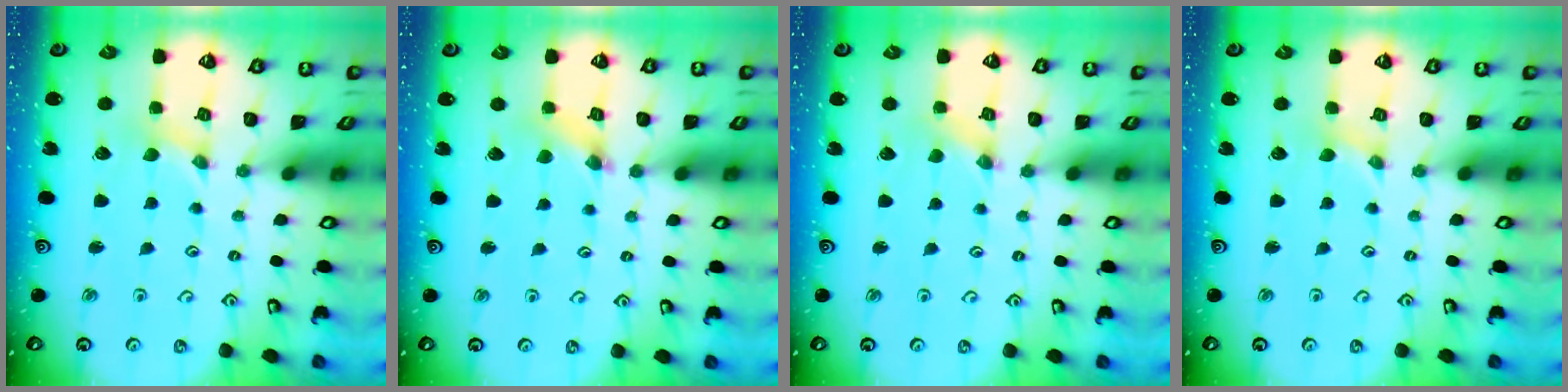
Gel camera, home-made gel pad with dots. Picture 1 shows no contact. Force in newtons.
{"total": 2.7, "press": 2.7, "slide": 0.2}
{"total": 0.0}
{"total": 0.0}